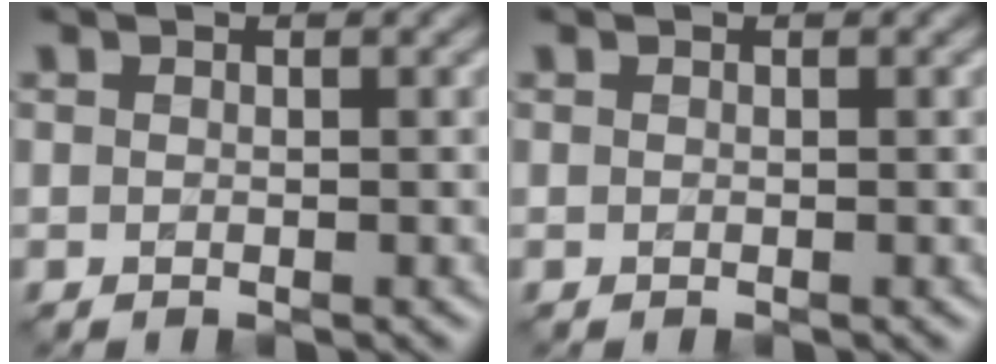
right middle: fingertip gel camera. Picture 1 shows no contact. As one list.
[{"total": 0.0}]